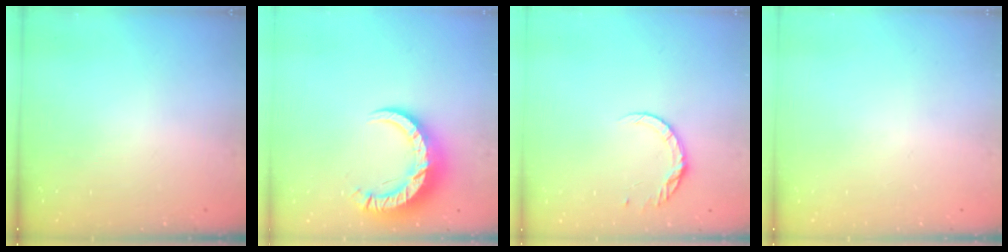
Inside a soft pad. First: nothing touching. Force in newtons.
{"total": 12.6, "press": 12.5, "slide": 1.3}
{"total": 7.9, "press": 7.8, "slide": 0.9}
{"total": 0.0}